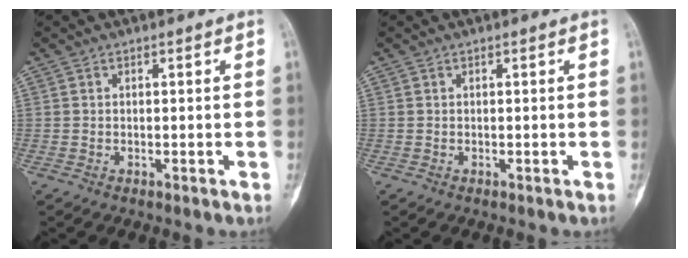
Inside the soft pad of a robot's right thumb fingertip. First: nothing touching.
{"total": 0.0}